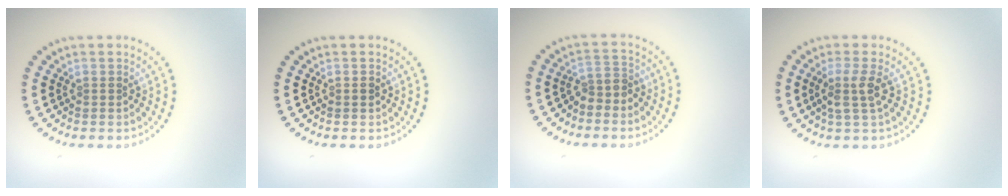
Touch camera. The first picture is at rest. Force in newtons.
{"total": 0.8, "press": 0.8, "slide": 0.2}
{"total": 2.2, "press": 1.6, "slide": 1.5}
{"total": 2.4, "press": 2.0, "slide": 1.3}